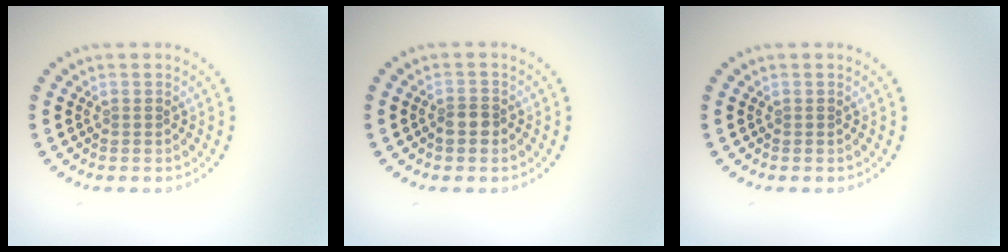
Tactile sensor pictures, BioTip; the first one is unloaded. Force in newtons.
{"total": 1.7, "press": 1.5, "slide": 0.7}
{"total": 0.0}